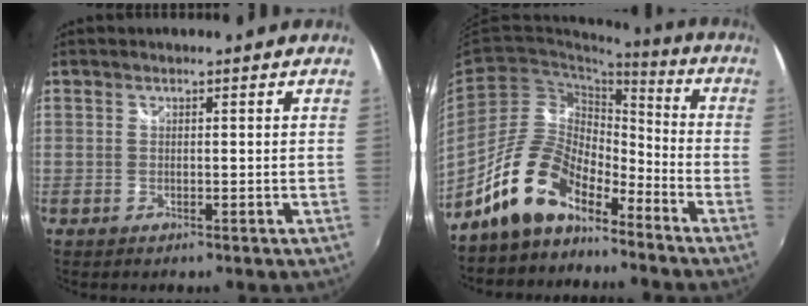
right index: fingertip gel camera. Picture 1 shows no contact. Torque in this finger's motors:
{"motor_torque": [1.10, -1.04, 0.77, 0.21]}